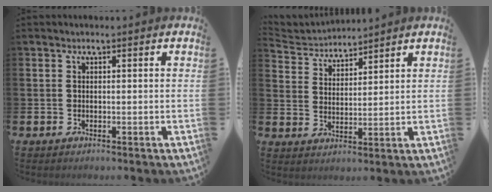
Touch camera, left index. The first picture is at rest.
{"total": 3.7, "force": [3.6, 0.8, -0.5], "torque": [-0.014, -0.024, 0.062]}